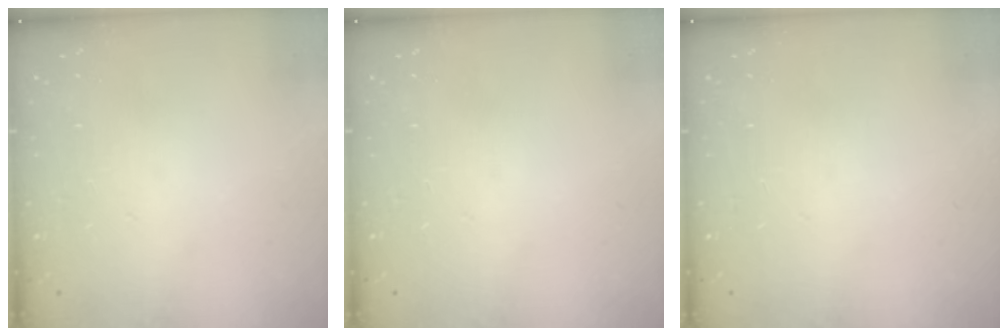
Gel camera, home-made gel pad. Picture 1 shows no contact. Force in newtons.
{"total": 0.0}
{"total": 0.0}